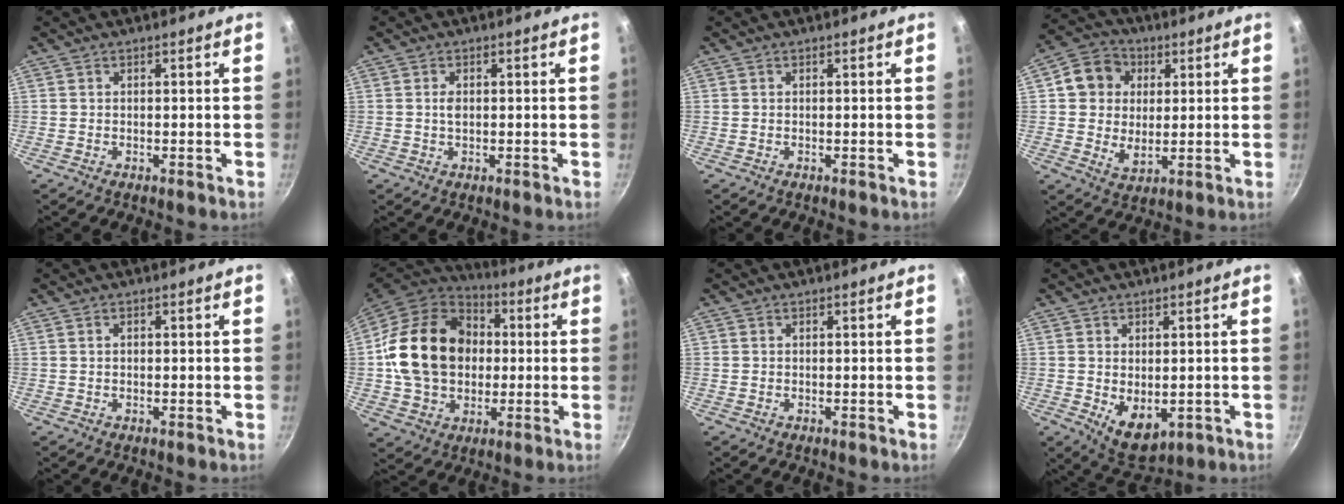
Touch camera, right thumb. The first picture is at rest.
{"total": 1.5, "force": [0.1, 0.9, 1.2], "torque": [-0.021, -0.001, 0.003]}
{"total": 0.0}
{"total": 11.1, "force": [2.5, 9.3, 5.5], "torque": [-0.061, -0.003, 0.038]}
{"total": 0.7, "force": [0.1, 0.5, 0.5], "torque": [-0.009, 0.002, 0.002]}
{"total": 21.9, "force": [0.4, 16.9, 13.9], "torque": [-0.240, 0.022, 0.009]}
{"total": 0.0}
{"total": 7.5, "force": [-1.5, 4.5, 5.8], "torque": [-0.080, -0.012, -0.004]}